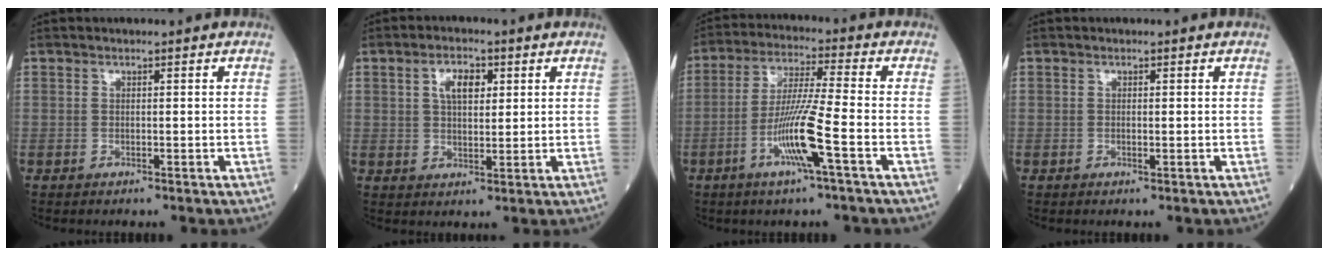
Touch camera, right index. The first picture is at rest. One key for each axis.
{"total": 4.8, "fx": 1.7, "fy": 2.3, "fz": 3.8, "tx": -0.069, "ty": 0.010, "tz": 0.030}
{"total": 10.0, "fx": -3.8, "fy": -0.7, "fz": 9.2, "tx": -0.181, "ty": -0.008, "tz": -0.076}
{"total": 0.0}